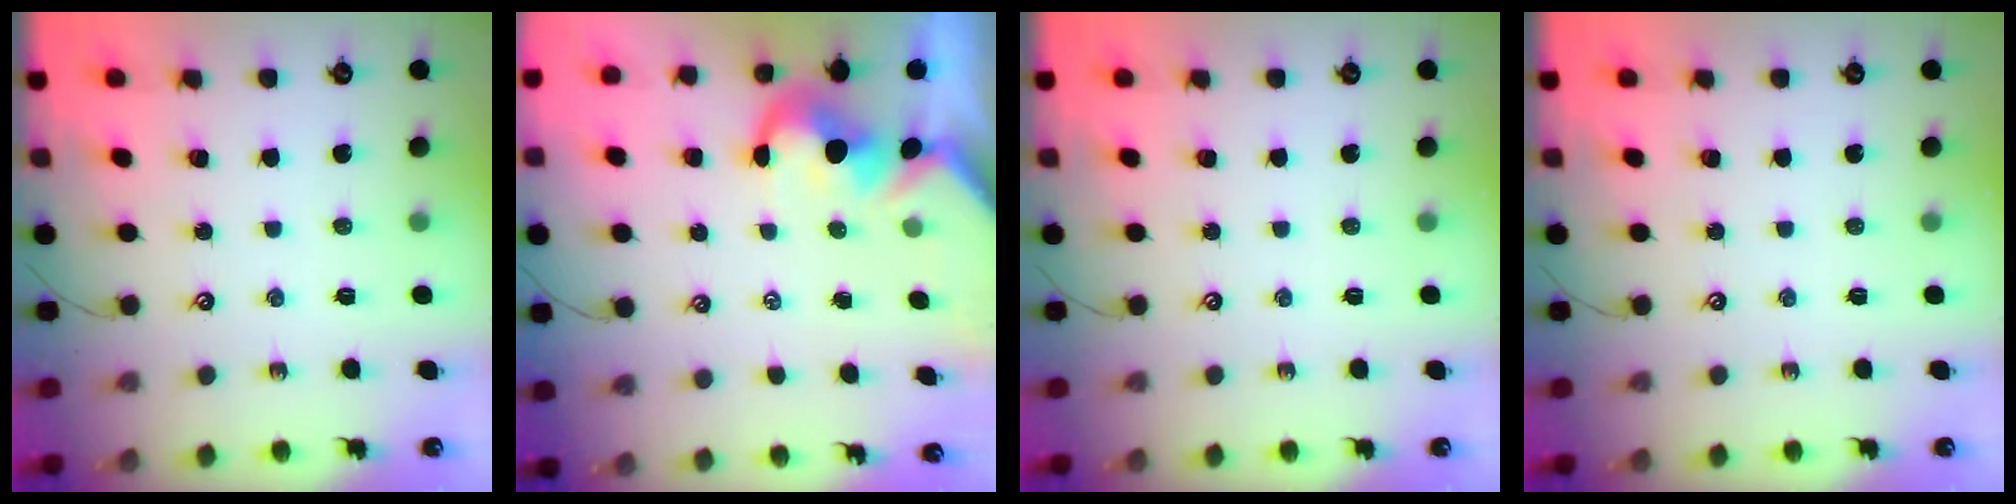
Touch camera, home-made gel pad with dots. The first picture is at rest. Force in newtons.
{"total": 2.9, "press": 2.7, "slide": 1.1}
{"total": 0.0}
{"total": 0.0}